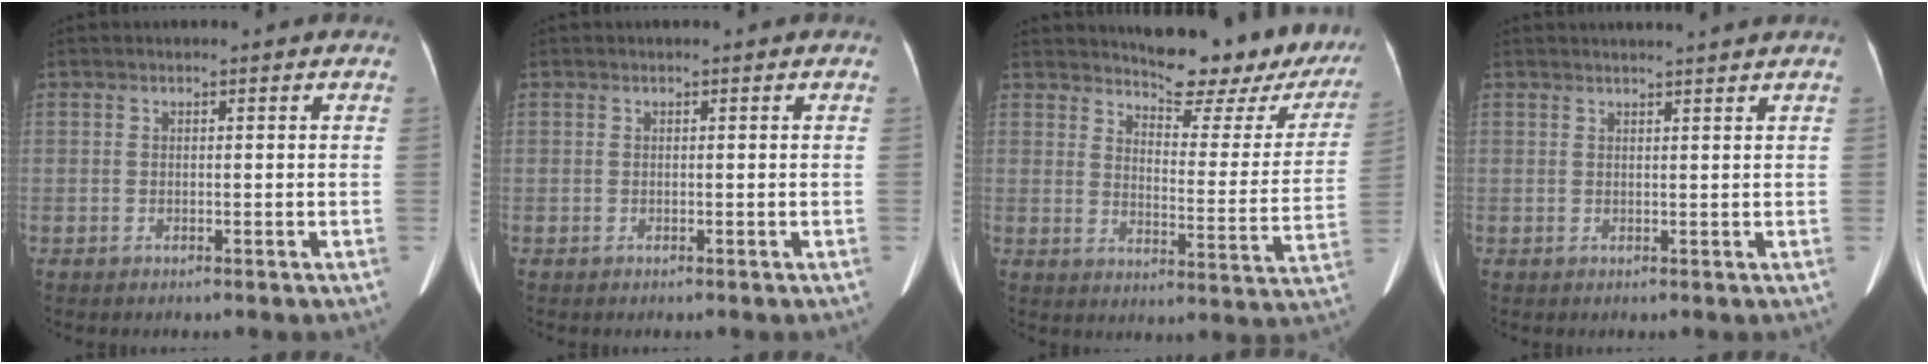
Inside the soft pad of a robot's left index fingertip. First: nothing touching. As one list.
[{"total": 0.0}, {"total": 18.2, "force": [16.0, 4.6, 7.3], "torque": [-0.078, -0.046, 0.182]}, {"total": 5.0, "force": [4.7, -0.8, 1.5], "torque": [-0.017, 0.015, 0.054]}]